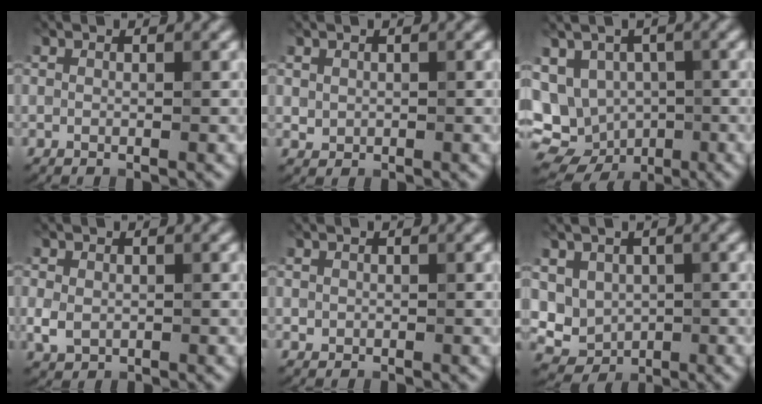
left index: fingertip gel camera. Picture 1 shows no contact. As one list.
[{"total": 0.8, "force": [0.3, 0.8, 0.2], "torque": [-0.003, -0.004, 0.010]}, {"total": 9.3, "force": [-2.5, 7.5, 5.0], "torque": [-0.078, -0.007, -0.027]}, {"total": 2.1, "force": [-0.2, 1.7, 1.2], "torque": [-0.026, -0.005, -0.003]}, {"total": 0.6, "force": [0.1, 0.6, 0.1], "torque": [0.004, -0.003, 0.002]}, {"total": 3.8, "force": [0.7, 3.4, 1.7], "torque": [-0.022, -0.006, 0.021]}]